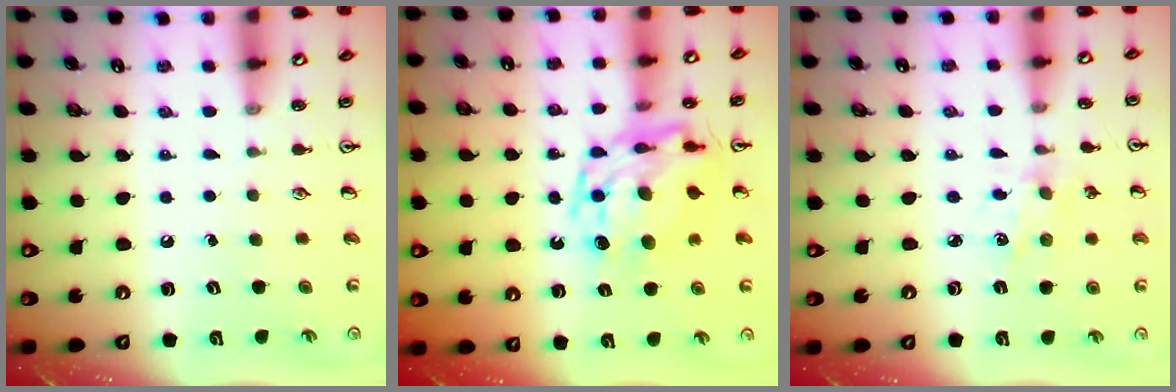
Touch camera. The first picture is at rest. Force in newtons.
{"total": 13.7, "press": 13.6, "slide": 1.8}
{"total": 2.7, "press": 2.7, "slide": 0.4}